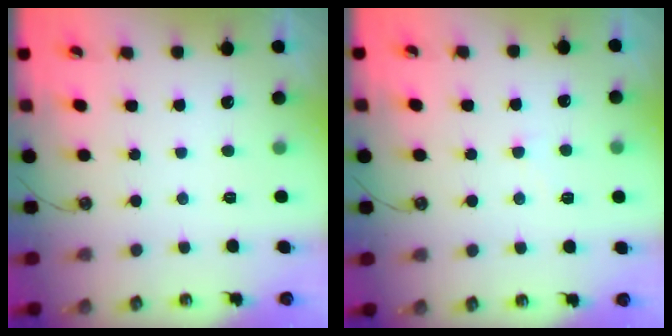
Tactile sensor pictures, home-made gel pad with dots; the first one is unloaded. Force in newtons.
{"total": 4.1, "press": 4.0, "slide": 0.8}